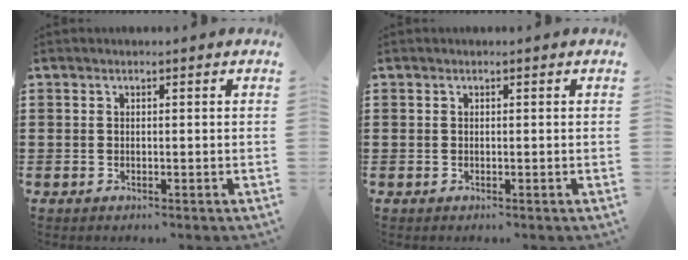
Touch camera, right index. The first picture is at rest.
{"total": 0.0}